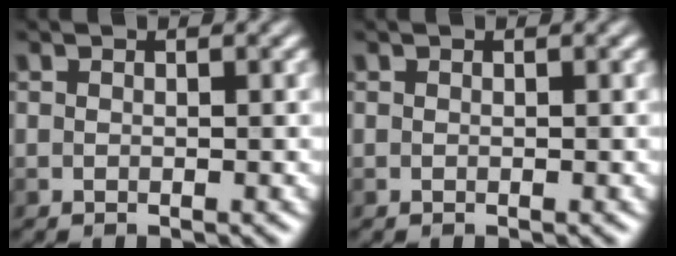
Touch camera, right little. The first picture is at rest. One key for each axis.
{"total": 0.0}